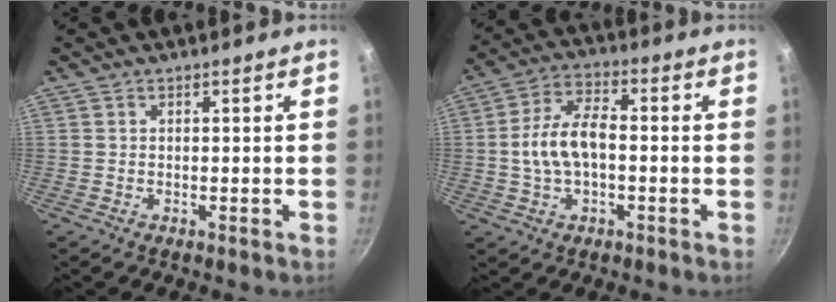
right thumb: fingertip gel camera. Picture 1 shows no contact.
{"total": 10.2, "force": [-0.8, 5.7, 8.4], "torque": [-0.143, 0.034, -0.022]}